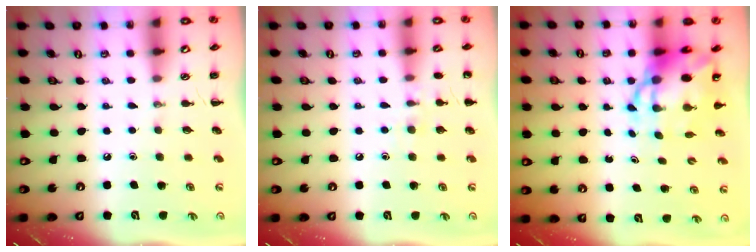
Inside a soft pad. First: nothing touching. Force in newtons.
{"total": 7.5, "press": 7.3, "slide": 1.7}
{"total": 9.4, "press": 9.1, "slide": 2.4}